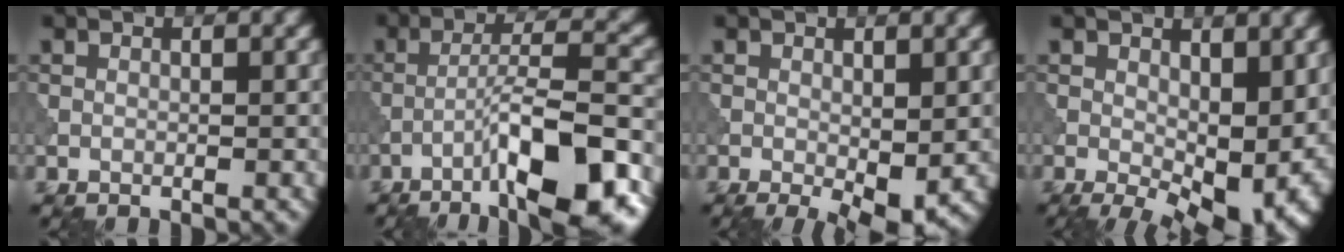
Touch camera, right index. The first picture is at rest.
{"total": 10.6, "force": [-5.5, 2.1, 8.7], "torque": [-0.137, 0.016, -0.087]}
{"total": 3.3, "force": [-0.7, 1.1, 3.1], "torque": [-0.045, -0.013, -0.007]}
{"total": 9.2, "force": [-0.4, 5.1, 7.7], "torque": [-0.111, -0.023, 0.008]}